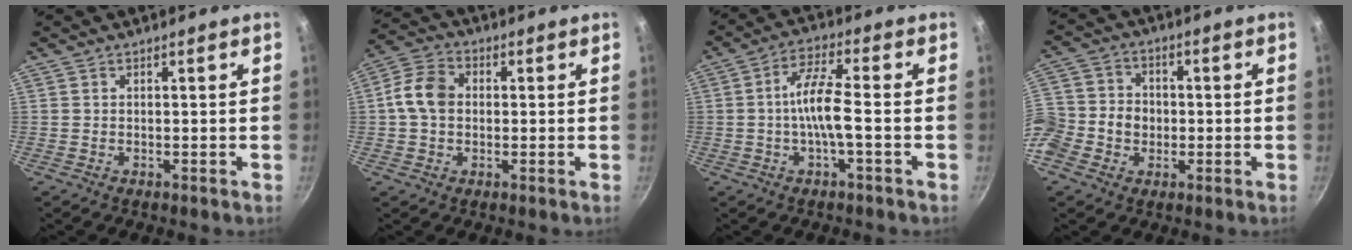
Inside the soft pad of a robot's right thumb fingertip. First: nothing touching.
{"total": 8.1, "force": [0.3, 6.2, 5.2], "torque": [-0.087, 0.019, -0.008]}
{"total": 7.5, "force": [-1.3, 1.5, 7.2], "torque": [-0.146, 0.026, -0.033]}
{"total": 14.3, "force": [-2.8, 12.2, 6.8], "torque": [-0.135, 0.035, -0.065]}